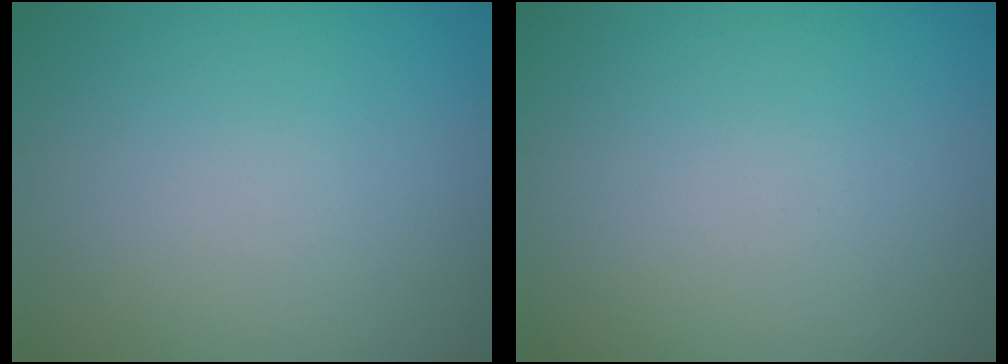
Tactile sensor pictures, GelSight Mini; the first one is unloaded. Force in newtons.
{"total": 0.0}